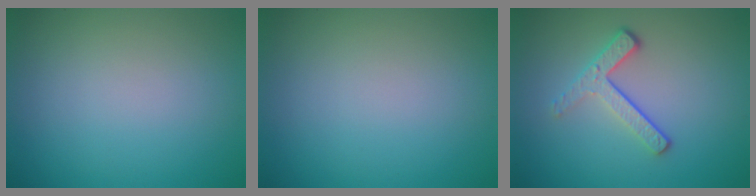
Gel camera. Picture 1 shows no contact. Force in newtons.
{"total": 0.0}
{"total": 3.3, "press": 2.3, "slide": 2.3}